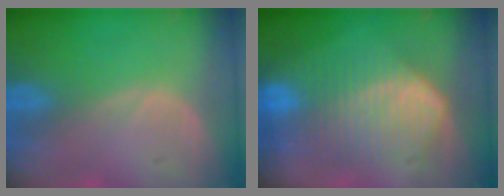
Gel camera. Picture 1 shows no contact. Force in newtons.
{"total": 9.4, "press": 9.4, "slide": 0.2}